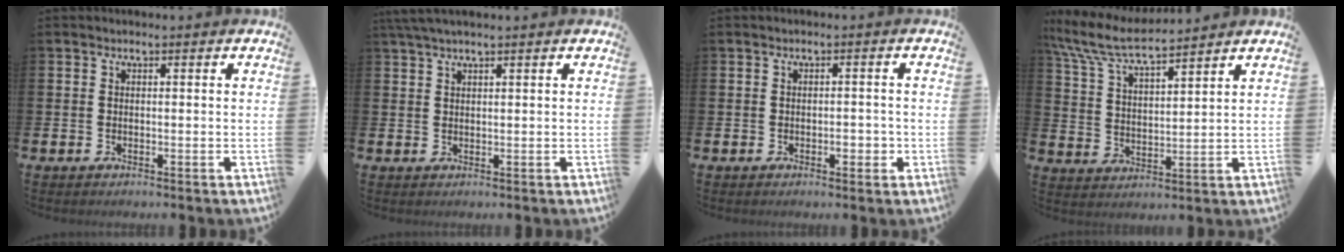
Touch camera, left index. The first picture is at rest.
{"total": 2.3, "force": [1.8, 0.1, 1.3], "torque": [-0.036, 0.005, 0.035]}
{"total": 1.8, "force": [-0.6, 0.9, 1.5], "torque": [-0.017, -0.003, -0.013]}
{"total": 7.7, "force": [7.0, 1.0, 3.0], "torque": [-0.090, -0.033, 0.124]}